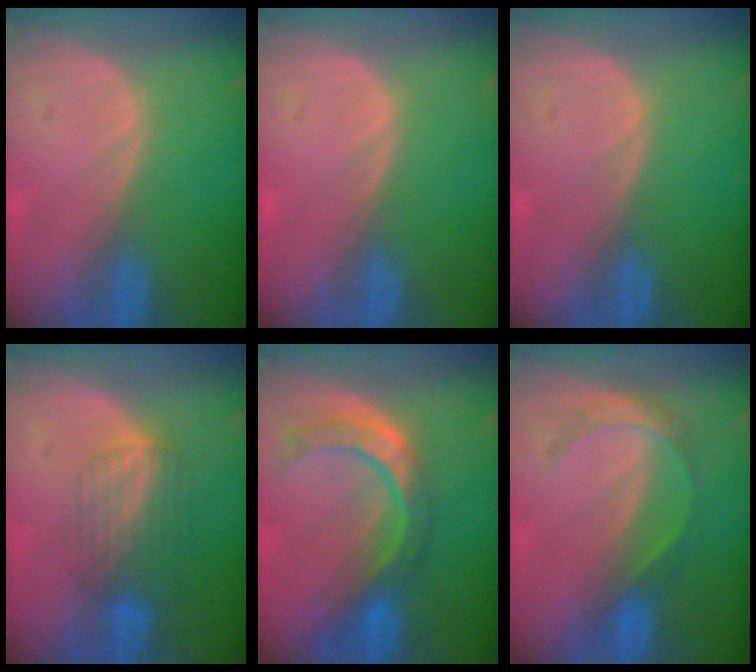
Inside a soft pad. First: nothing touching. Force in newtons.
{"total": 0.6, "press": 0.1, "slide": 0.6}
{"total": 0.0}
{"total": 7.1, "press": 6.0, "slide": 3.9}
{"total": 8.5, "press": 7.2, "slide": 4.5}
{"total": 4.4, "press": 4.2, "slide": 1.2}